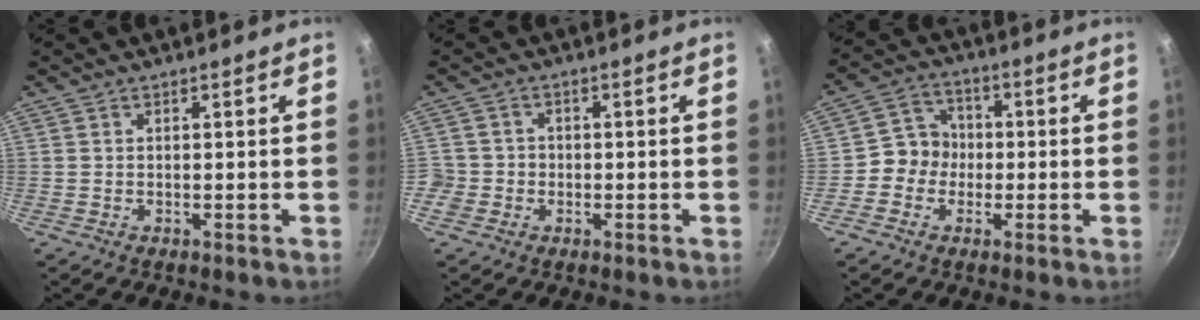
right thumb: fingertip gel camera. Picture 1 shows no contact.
{"total": 3.6, "force": [-1.1, 3.4, 0.3], "torque": [0.022, 0.015, -0.025]}
{"total": 7.4, "force": [-1.4, 6.7, 2.8], "torque": [-0.015, 0.027, -0.040]}